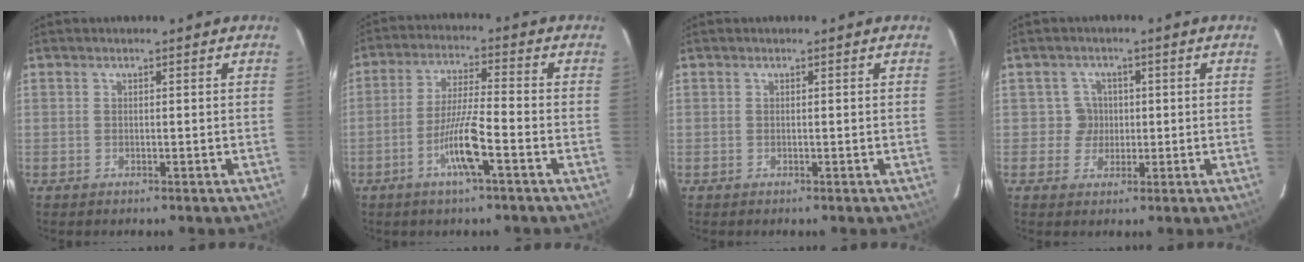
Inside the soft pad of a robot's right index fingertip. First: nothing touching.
{"total": 8.1, "force": [-3.5, 0.1, 7.3], "torque": [-0.142, -0.003, -0.068]}
{"total": 0.0}
{"total": 3.2, "force": [0.2, 3.2, -0.1], "torque": [0.013, 0.009, 0.001]}